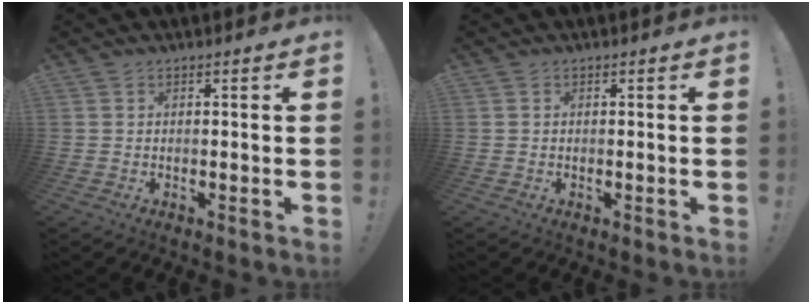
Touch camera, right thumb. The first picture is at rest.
{"total": 0.0}